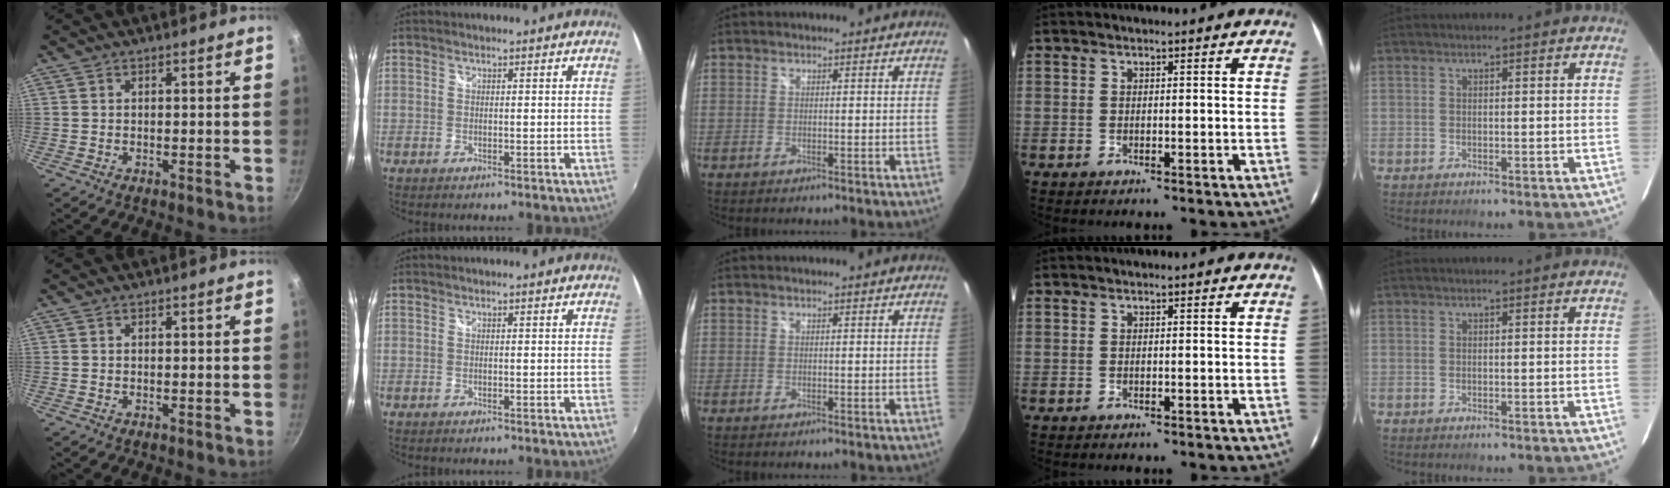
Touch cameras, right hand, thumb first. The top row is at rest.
{}